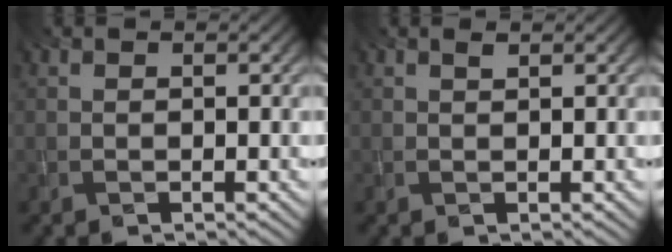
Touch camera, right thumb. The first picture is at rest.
{"total": 0.5, "force": [0.4, 0.1, 0.3], "torque": [-0.006, 0.000, 0.007]}